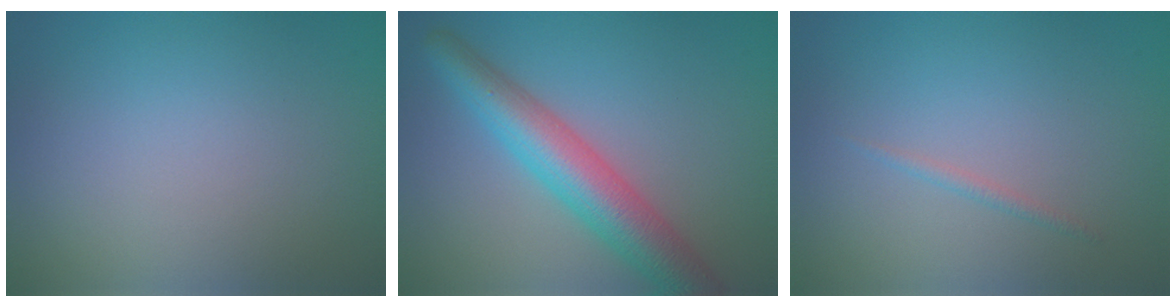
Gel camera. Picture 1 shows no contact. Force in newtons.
{"total": 6.6, "press": 6.6, "slide": 0.2}
{"total": 0.7, "press": 0.7, "slide": 0.1}